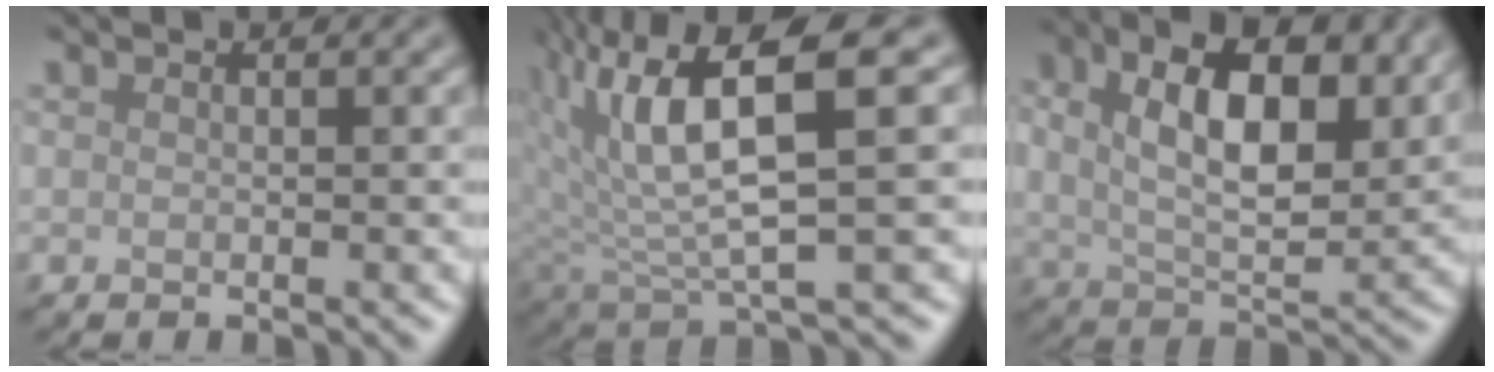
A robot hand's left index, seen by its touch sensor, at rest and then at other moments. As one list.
[{"total": 9.2, "force": [2.6, 2.6, 8.5], "torque": [-0.168, 0.007, 0.049]}, {"total": 10.1, "force": [3.0, 5.0, 8.2], "torque": [-0.133, 0.006, 0.045]}]